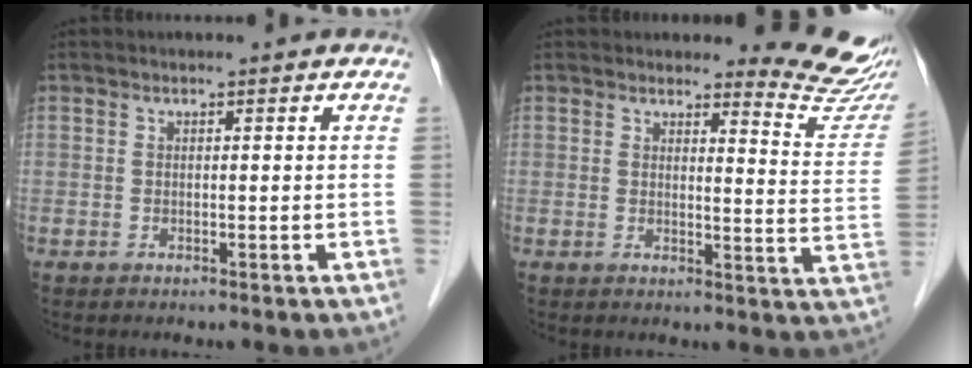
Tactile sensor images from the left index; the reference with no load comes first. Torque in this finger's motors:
{"motor_torque": [1.05, -1.09, 0.18, 0.01]}